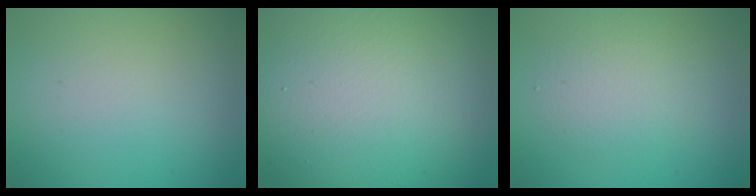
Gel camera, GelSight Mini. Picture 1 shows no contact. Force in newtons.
{"total": 16.2, "press": 16.2, "slide": 1.0}
{"total": 2.7, "press": 2.7, "slide": 0.2}